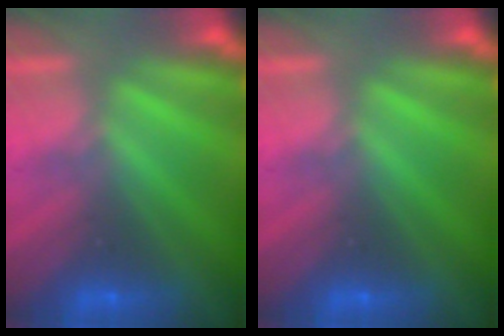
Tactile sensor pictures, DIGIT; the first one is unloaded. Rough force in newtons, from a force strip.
{"total": 0.0}